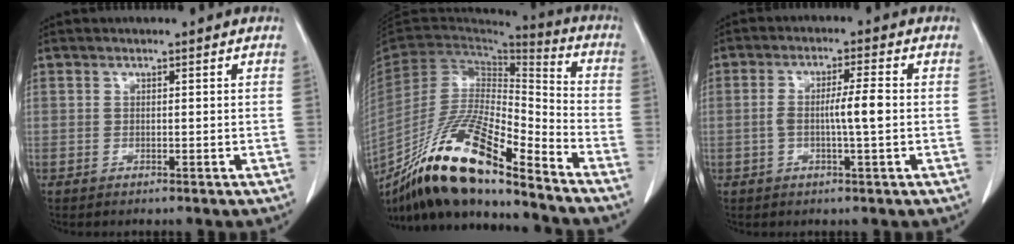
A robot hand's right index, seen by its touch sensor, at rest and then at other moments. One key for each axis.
{"total": 19.4, "fx": -14.8, "fy": 2.7, "fz": 12.3, "tx": -0.240, "ty": -0.016, "tz": -0.275}
{"total": 5.1, "fx": -0.4, "fy": 0.2, "fz": 5.1, "tx": -0.096, "ty": 0.006, "tz": -0.006}